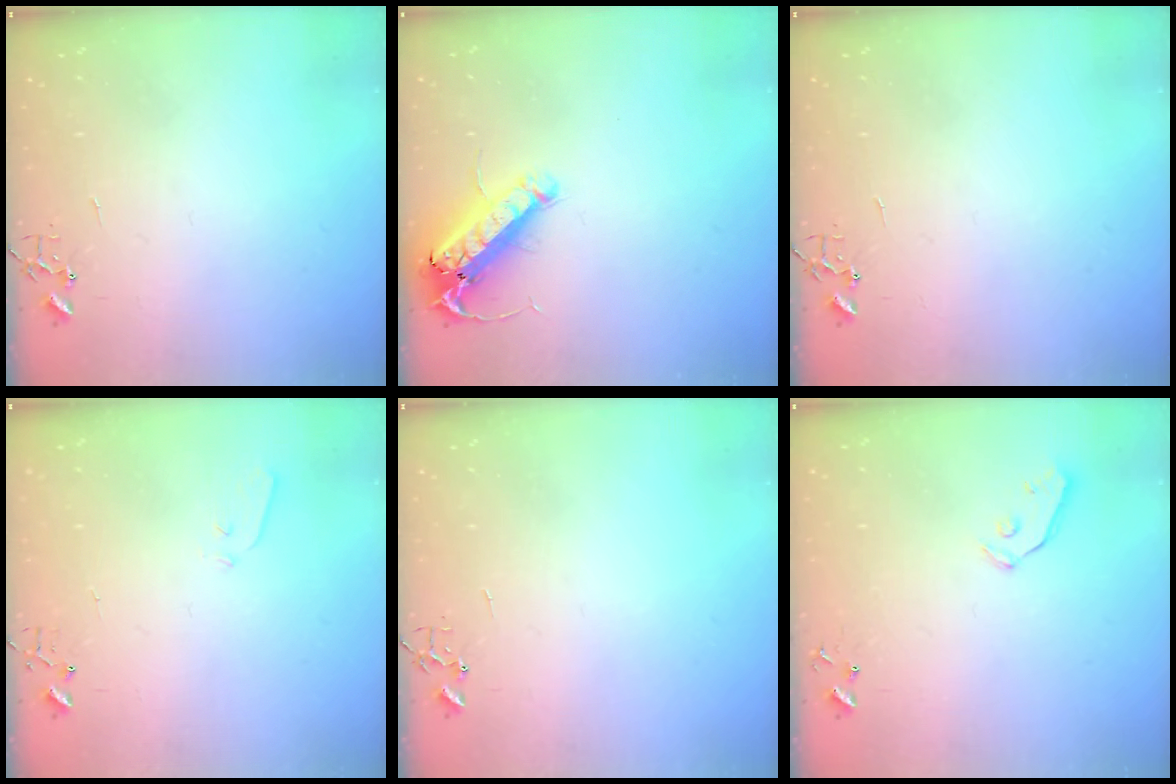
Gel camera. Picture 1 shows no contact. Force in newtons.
{"total": 15.2, "press": 15.0, "slide": 2.7}
{"total": 0.0}
{"total": 3.6, "press": 3.5, "slide": 0.6}
{"total": 0.0}
{"total": 4.0, "press": 3.9, "slide": 0.7}